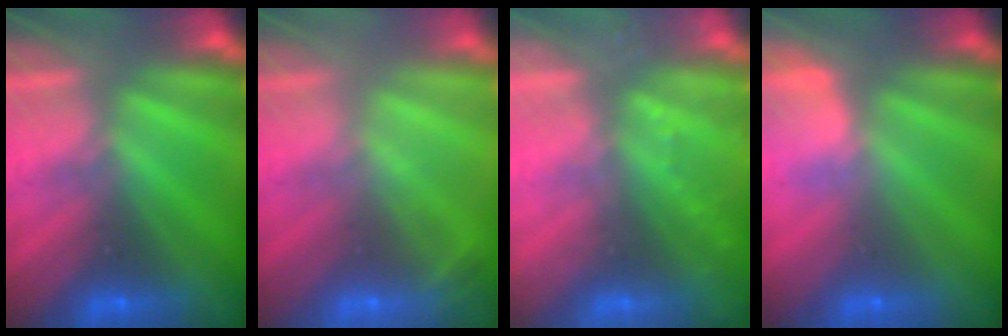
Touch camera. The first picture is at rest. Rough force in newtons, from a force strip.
{"total": 2.0}
{"total": 2.2}
{"total": 2.8}